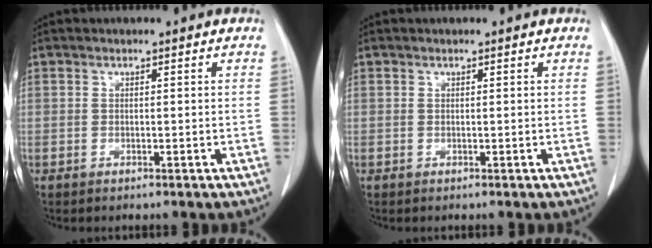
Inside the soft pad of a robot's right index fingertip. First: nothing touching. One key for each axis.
{"total": 0.0}